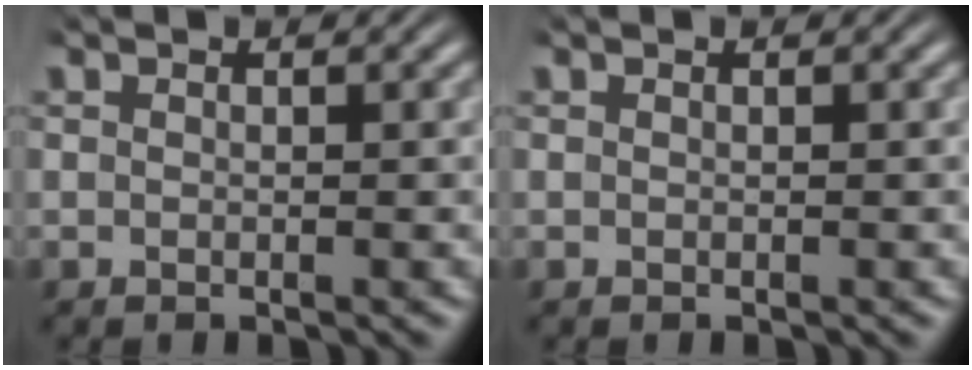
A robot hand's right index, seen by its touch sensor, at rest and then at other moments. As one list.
[{"total": 0.0}]